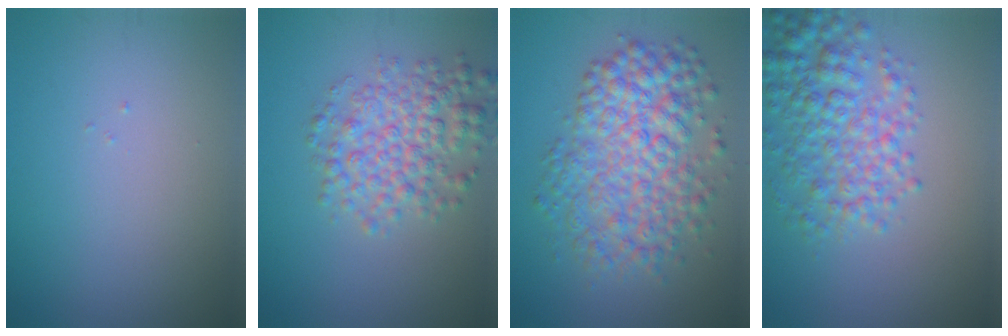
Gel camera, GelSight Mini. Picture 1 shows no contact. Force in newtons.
{"total": 4.8, "press": 4.8, "slide": 0.0}
{"total": 7.4, "press": 7.4, "slide": 0.1}
{"total": 5.3, "press": 5.3, "slide": 0.1}